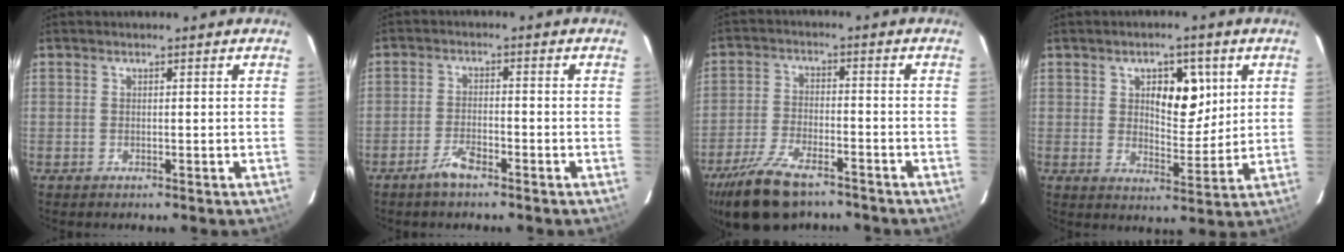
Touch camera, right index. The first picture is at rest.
{"total": 3.5, "force": [-2.5, 0.5, 2.4], "torque": [-0.048, -0.001, -0.048]}
{"total": 11.9, "force": [-8.9, 3.7, 6.8], "torque": [-0.133, -0.017, -0.157]}
{"total": 7.6, "force": [2.7, 3.7, 6.0], "torque": [-0.086, 0.006, 0.047]}